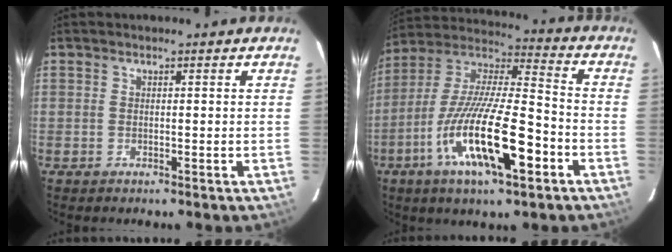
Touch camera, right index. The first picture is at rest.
{"total": 20.7, "force": [-8.7, 5.1, 18.0], "torque": [-0.337, -0.026, -0.160]}